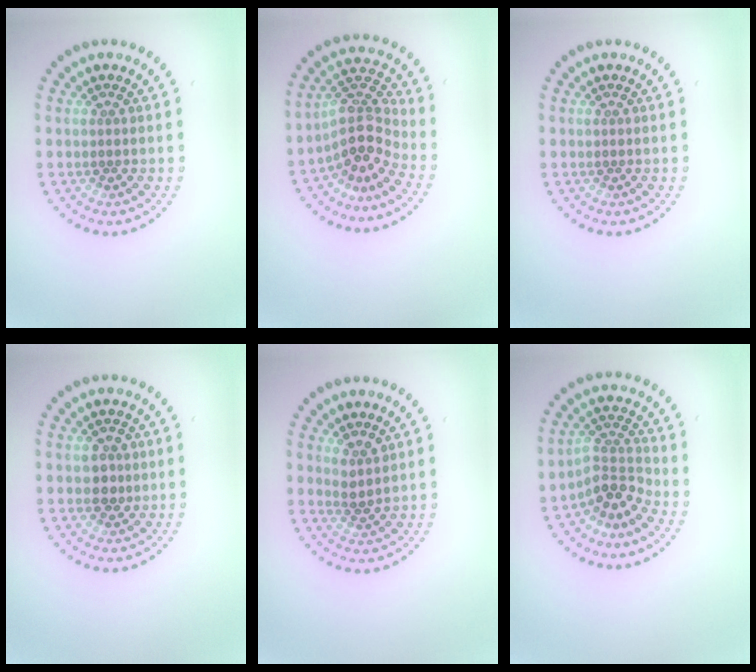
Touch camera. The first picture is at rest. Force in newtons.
{"total": 4.1, "press": 3.1, "slide": 2.6}
{"total": 0.0}
{"total": 2.1, "press": 2.0, "slide": 0.5}
{"total": 1.8, "press": 1.4, "slide": 1.1}
{"total": 3.5, "press": 2.4, "slide": 2.5}